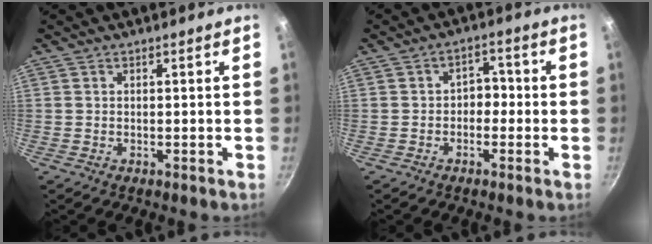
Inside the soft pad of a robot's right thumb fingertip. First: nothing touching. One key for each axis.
{"total": 3.7, "fx": -0.8, "fy": 2.9, "fz": 2.3, "tx": 0.000, "ty": 0.018, "tz": -0.020}